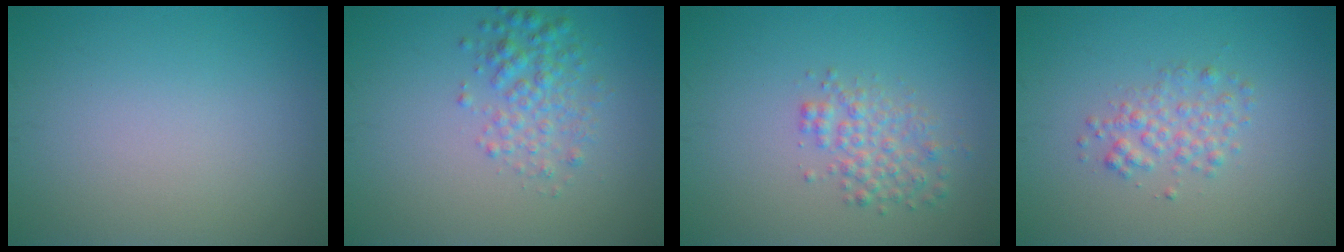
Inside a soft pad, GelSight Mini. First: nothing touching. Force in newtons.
{"total": 2.8, "press": 2.8, "slide": 0.0}
{"total": 2.6, "press": 2.6, "slide": 0.1}
{"total": 2.1, "press": 2.1, "slide": 0.1}